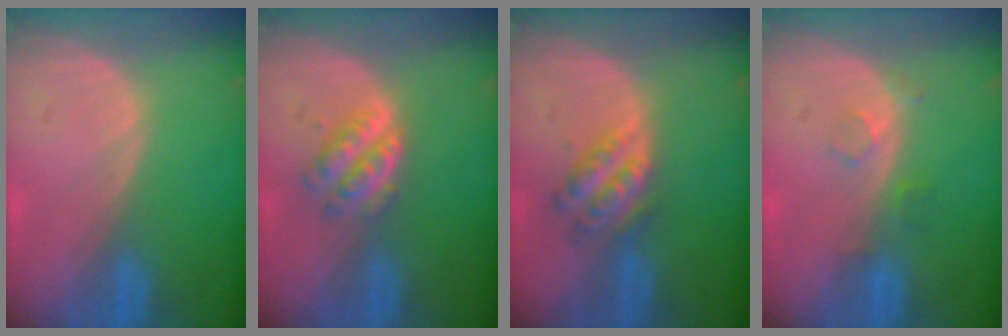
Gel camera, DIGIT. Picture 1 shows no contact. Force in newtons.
{"total": 4.8, "press": 4.4, "slide": 2.1}
{"total": 5.4, "press": 5.0, "slide": 2.2}
{"total": 2.1, "press": 2.1, "slide": 0.2}